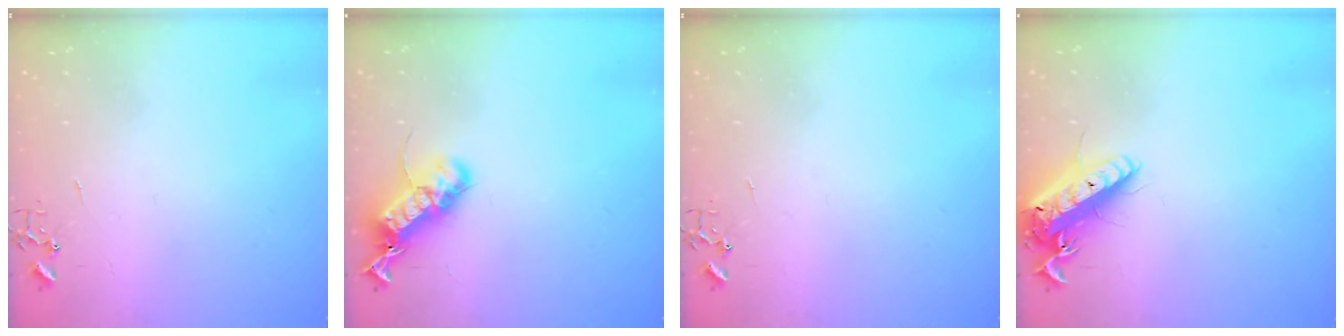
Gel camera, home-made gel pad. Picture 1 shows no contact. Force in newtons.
{"total": 18.4, "press": 18.4, "slide": 0.6}
{"total": 0.0}
{"total": 16.1, "press": 15.8, "slide": 3.2}